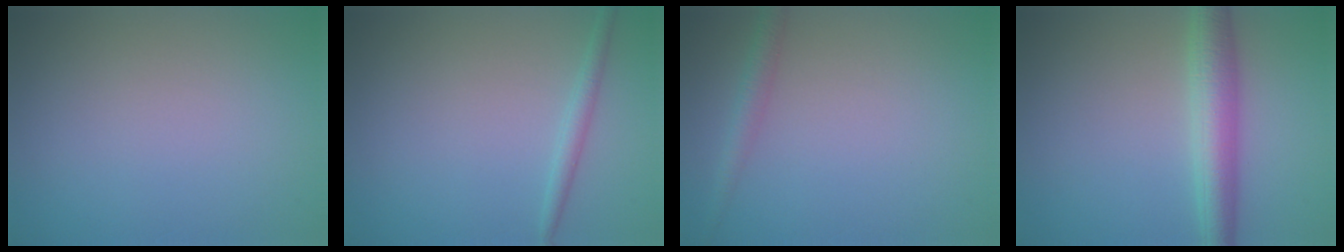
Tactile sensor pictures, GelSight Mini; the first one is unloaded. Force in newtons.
{"total": 1.4, "press": 1.4, "slide": 0.1}
{"total": 1.8, "press": 1.8, "slide": 0.1}
{"total": 4.5, "press": 4.5, "slide": 0.1}